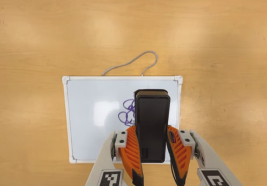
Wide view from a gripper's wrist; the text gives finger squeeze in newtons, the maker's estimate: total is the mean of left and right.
{"total": 10.1, "left": 7.7, "right": 12.5}